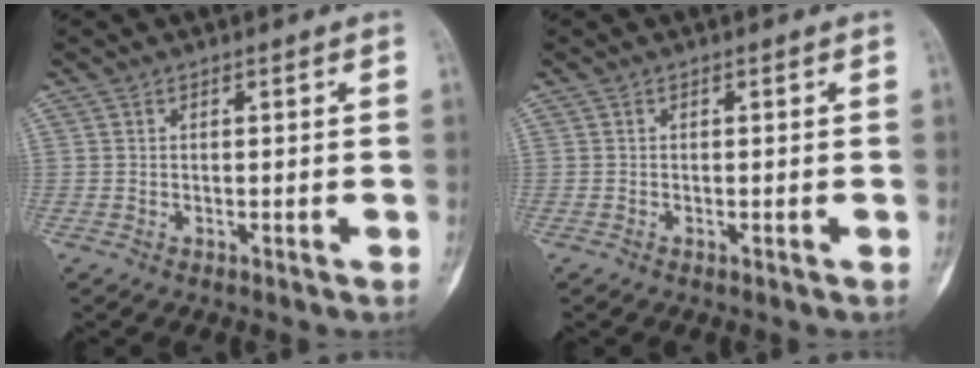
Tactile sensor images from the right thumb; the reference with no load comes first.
{"total": 0.0}